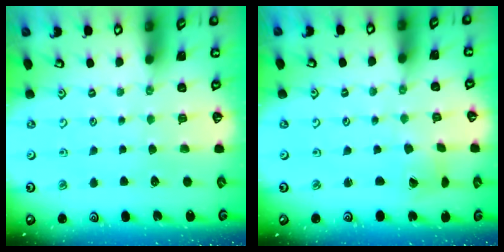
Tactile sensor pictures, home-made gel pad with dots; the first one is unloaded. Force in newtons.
{"total": 2.0, "press": 2.0, "slide": 0.3}